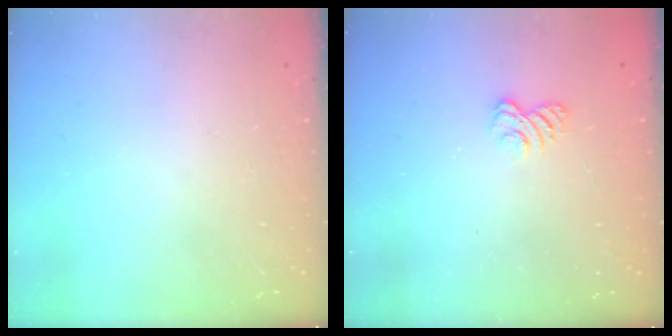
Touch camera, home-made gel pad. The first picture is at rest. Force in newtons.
{"total": 2.9, "press": 2.6, "slide": 1.3}